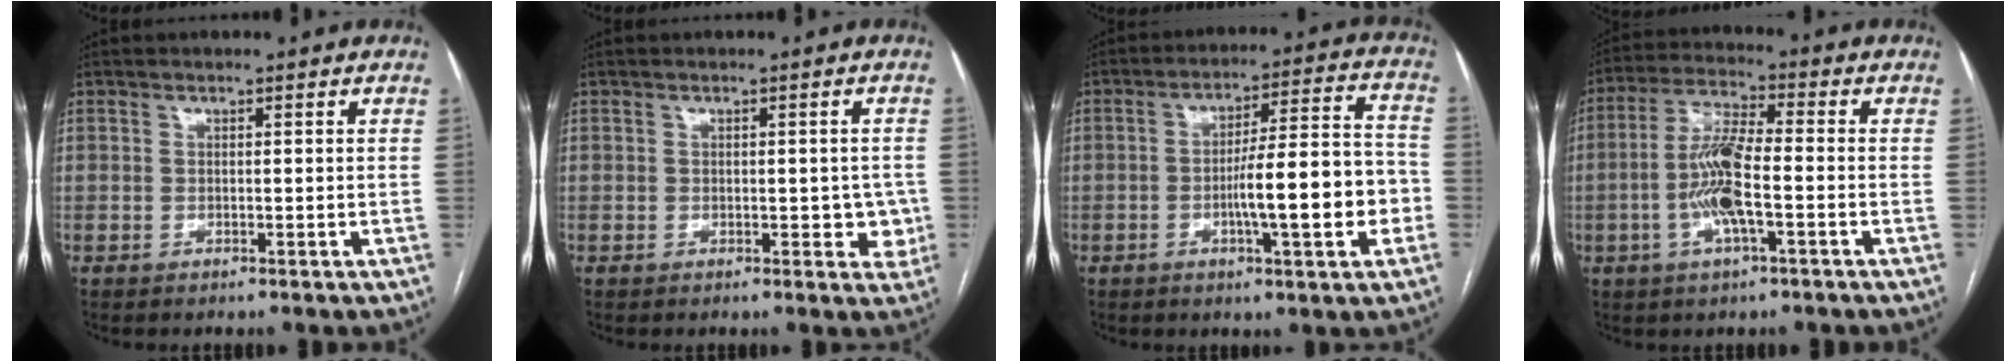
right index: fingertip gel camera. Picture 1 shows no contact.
{"total": 4.0, "force": [-0.5, 2.3, 3.2], "torque": [-0.027, 0.009, -0.003]}
{"total": 13.8, "force": [-3.4, 1.7, 13.2], "torque": [-0.202, 0.018, -0.050]}
{"total": 9.3, "force": [-2.2, 1.7, 8.9], "torque": [-0.184, 0.006, -0.047]}